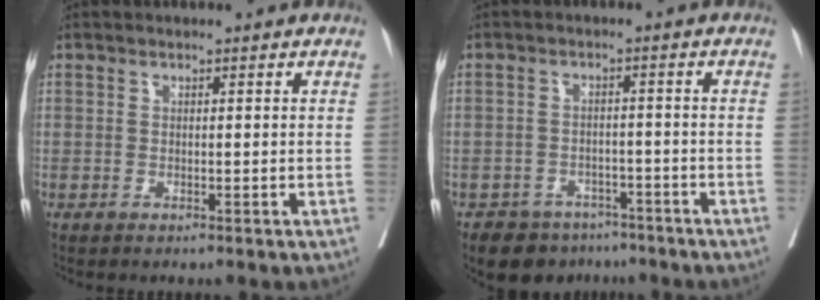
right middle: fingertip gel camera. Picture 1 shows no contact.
{"total": 6.7, "force": [-5.3, 4.0, 0.6], "torque": [0.004, 0.012, -0.078]}